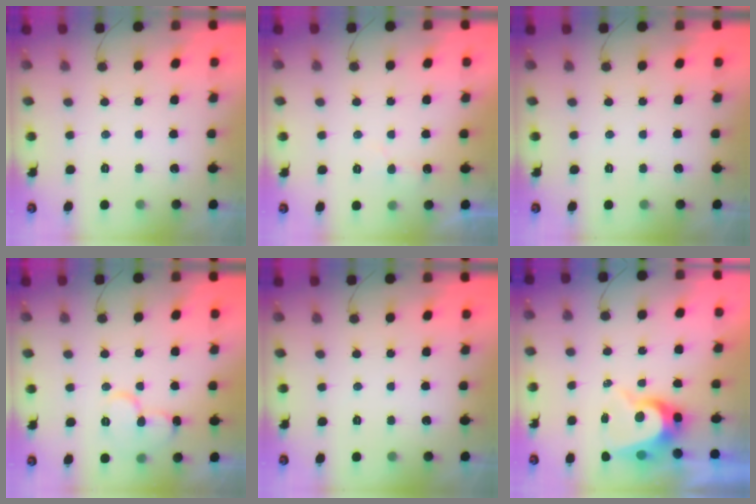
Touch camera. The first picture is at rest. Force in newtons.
{"total": 5.2, "press": 5.2, "slide": 0.4}
{"total": 0.0}
{"total": 11.2, "press": 11.1, "slide": 1.2}
{"total": 0.0}
{"total": 8.6, "press": 8.5, "slide": 1.0}